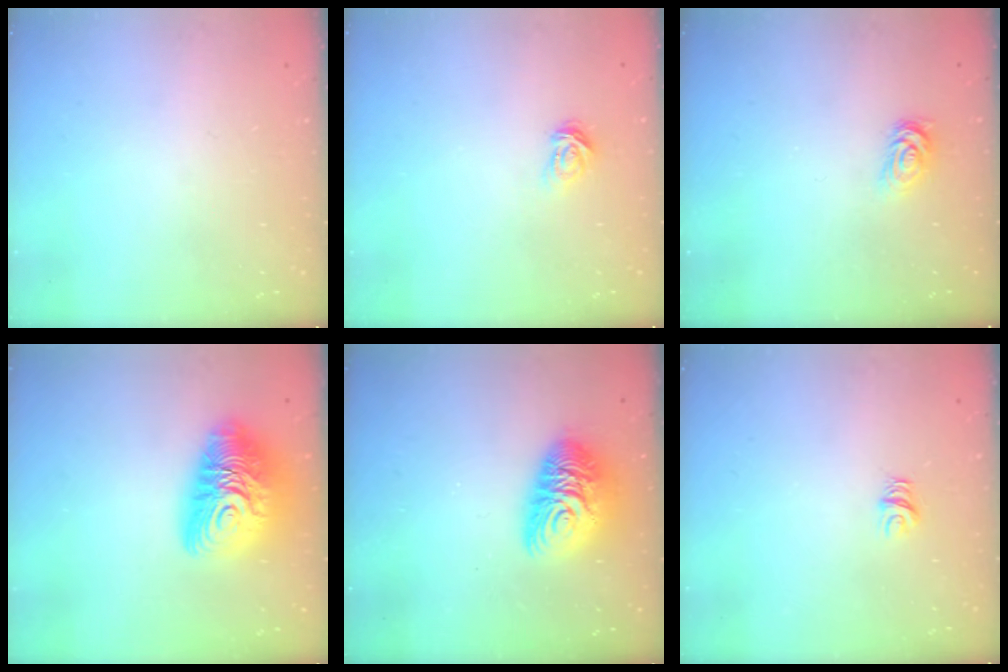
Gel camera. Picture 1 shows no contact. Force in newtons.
{"total": 3.4, "press": 3.3, "slide": 0.4}
{"total": 2.8, "press": 2.8, "slide": 0.4}
{"total": 16.6, "press": 16.5, "slide": 1.6}
{"total": 12.1, "press": 12.0, "slide": 1.2}
{"total": 5.0, "press": 5.0, "slide": 0.0}